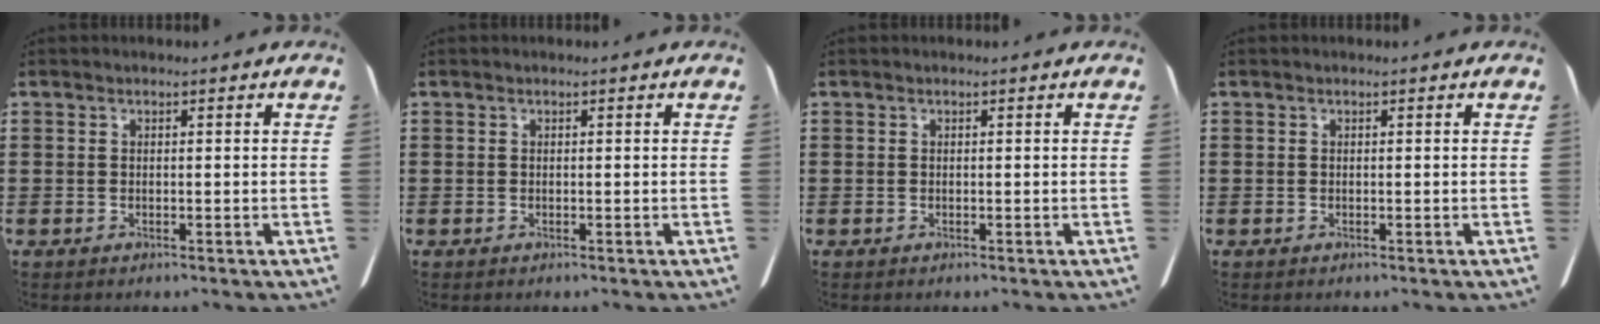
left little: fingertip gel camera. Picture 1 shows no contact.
{"total": 0.0}
{"total": 0.0}
{"total": 0.0}